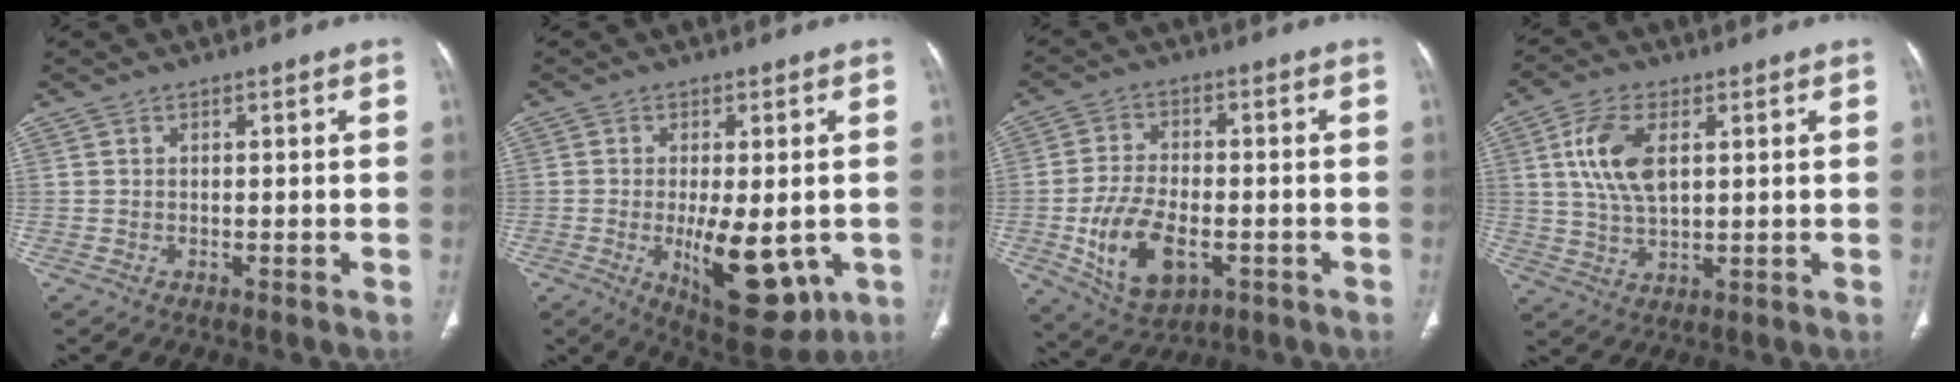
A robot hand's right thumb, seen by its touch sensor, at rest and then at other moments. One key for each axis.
{"total": 13.6, "fx": -3.1, "fy": 6.1, "fz": 11.8, "tx": -0.151, "ty": -0.019, "tz": -0.029}
{"total": 12.3, "fx": -3.5, "fy": 7.2, "fz": 9.4, "tx": -0.167, "ty": 0.007, "tz": -0.049}
{"total": 9.9, "fx": 2.6, "fy": 5.2, "fz": 8.0, "tx": -0.164, "ty": -0.004, "tz": 0.051}